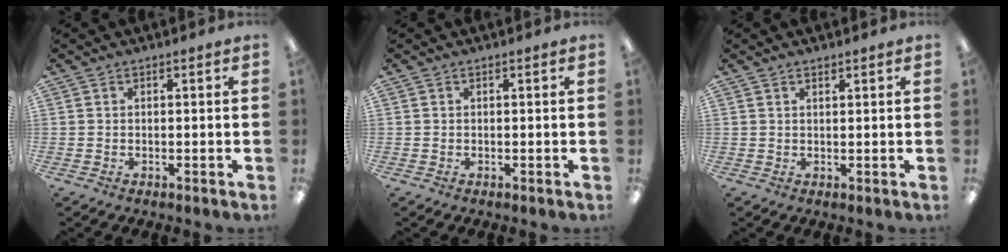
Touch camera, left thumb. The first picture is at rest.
{"total": 0.0}
{"total": 0.9, "force": [0.8, 0.3, 0.0], "torque": [-0.002, -0.002, 0.016]}